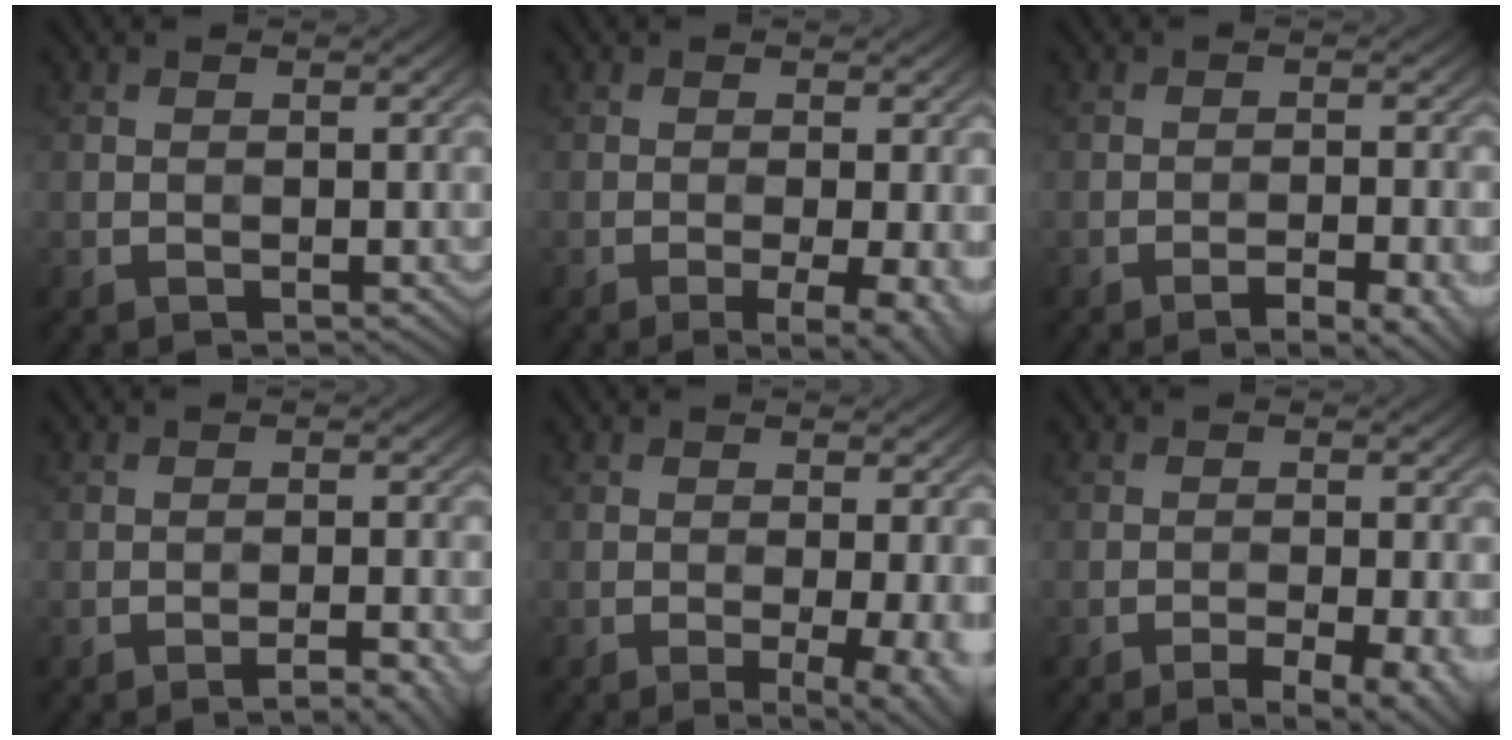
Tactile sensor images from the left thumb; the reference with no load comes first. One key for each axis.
{"total": 4.1, "fx": -1.3, "fy": 0.8, "fz": 3.8, "tx": -0.063, "ty": -0.001, "tz": -0.017}
{"total": 6.2, "fx": -3.8, "fy": 1.4, "fz": 4.7, "tx": -0.074, "ty": 0.008, "tz": -0.046}
{"total": 3.9, "fx": -2.5, "fy": 0.6, "fz": 3.0, "tx": -0.042, "ty": 0.014, "tz": -0.039}
{"total": 4.6, "fx": -1.2, "fy": 1.1, "fz": 4.3, "tx": -0.062, "ty": -0.005, "tz": -0.013}
{"total": 5.4, "fx": -3.3, "fy": 1.2, "fz": 4.1, "tx": -0.067, "ty": 0.001, "tz": -0.044}